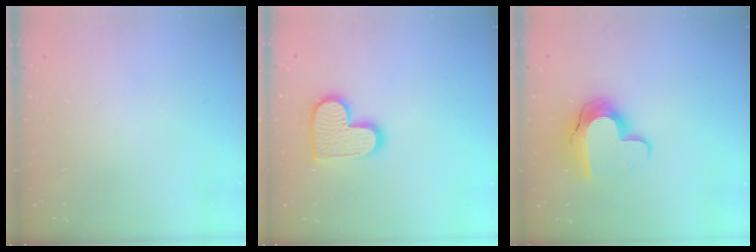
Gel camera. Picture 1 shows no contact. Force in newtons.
{"total": 13.5, "press": 13.5, "slide": 0.8}
{"total": 12.7, "press": 12.7, "slide": 0.9}